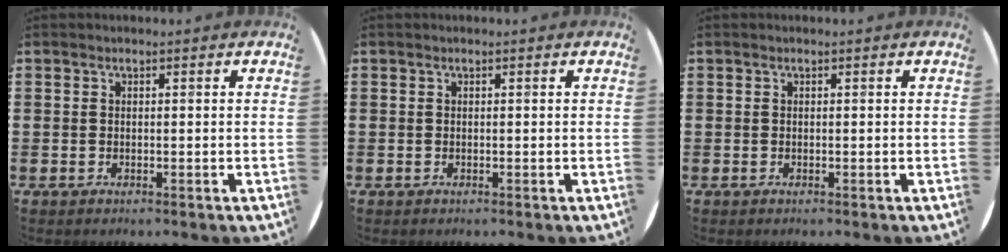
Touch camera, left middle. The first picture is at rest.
{"total": 0.0}
{"total": 0.0}